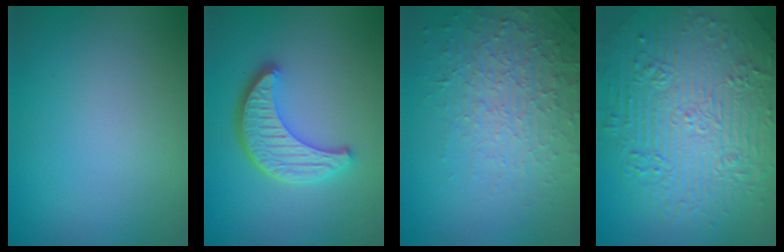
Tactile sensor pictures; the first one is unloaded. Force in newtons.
{"total": 4.6, "press": 3.9, "slide": 2.5}
{"total": 3.9, "press": 3.9, "slide": 0.3}
{"total": 10.9, "press": 7.2, "slide": 8.3}